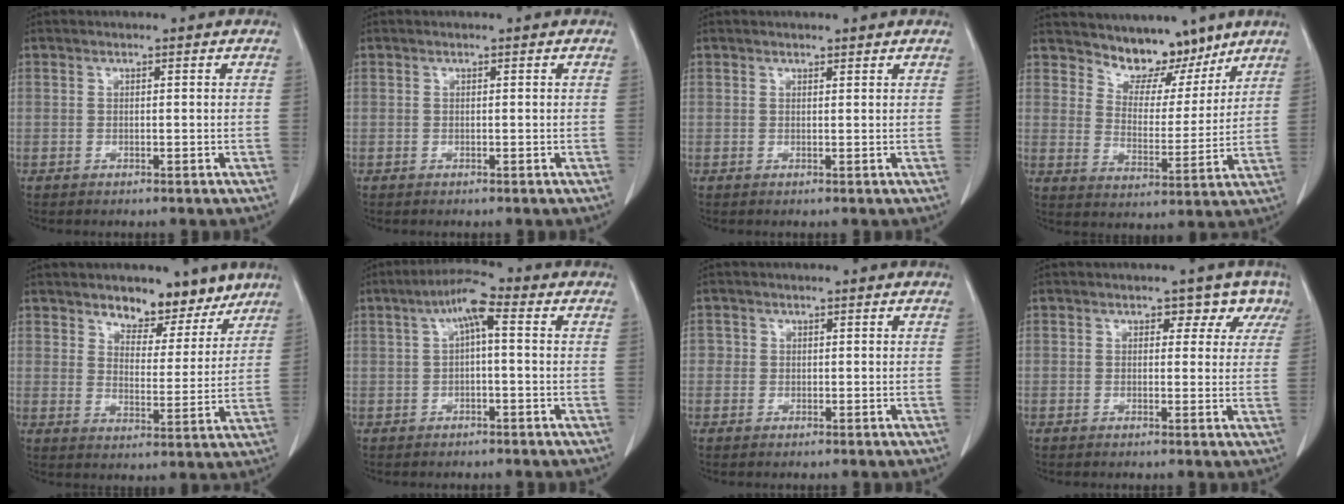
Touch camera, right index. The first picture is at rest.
{"total": 0.0}
{"total": 0.9, "force": [0.8, 0.3, 0.1], "torque": [-0.006, 0.003, 0.013]}
{"total": 8.5, "force": [7.2, 3.9, 2.4], "torque": [-0.027, 0.000, 0.122]}
{"total": 7.9, "force": [6.2, 3.7, 3.0], "torque": [-0.025, -0.007, 0.096]}
{"total": 5.5, "force": [1.2, 1.1, 5.2], "torque": [-0.098, 0.024, 0.018]}
{"total": 1.1, "force": [0.1, 1.1, 0.1], "torque": [0.011, 0.004, -0.002]}
{"total": 4.1, "force": [2.4, 3.0, 1.4], "torque": [0.002, 0.003, 0.011]}